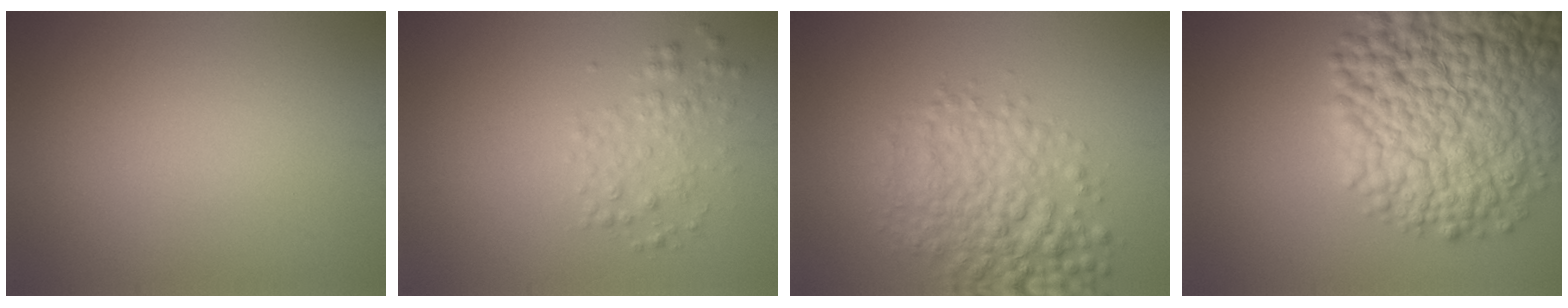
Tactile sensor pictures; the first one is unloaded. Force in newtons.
{"total": 2.2, "press": 2.2, "slide": 0.1}
{"total": 5.9, "press": 5.9, "slide": 0.1}
{"total": 14.5, "press": 14.5, "slide": 0.6}